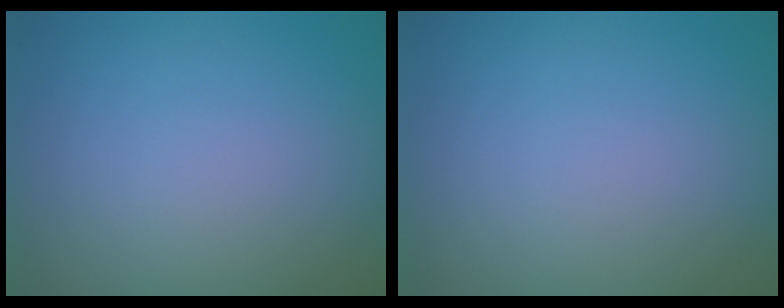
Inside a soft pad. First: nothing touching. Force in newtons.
{"total": 0.0}